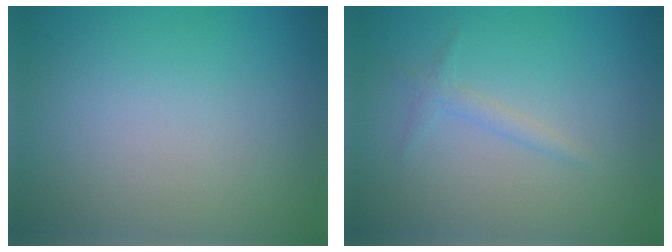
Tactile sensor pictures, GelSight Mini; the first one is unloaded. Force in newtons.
{"total": 1.1, "press": 1.1, "slide": 0.1}